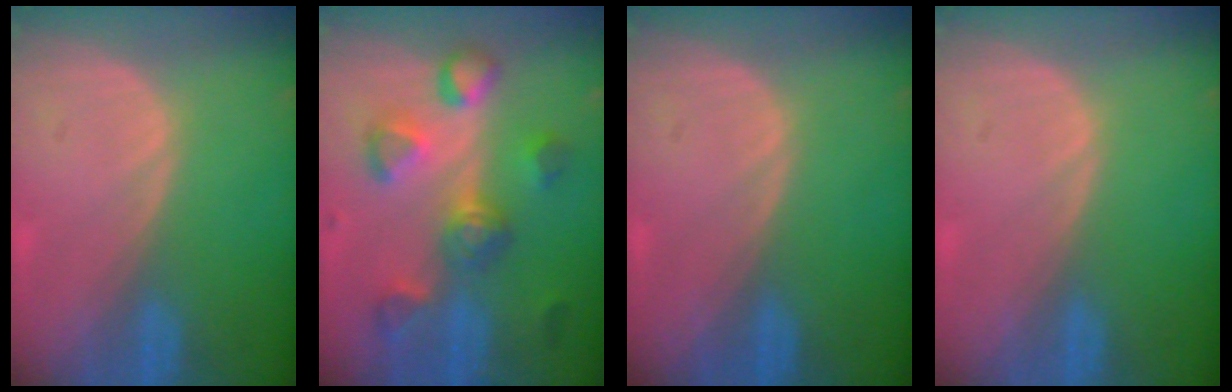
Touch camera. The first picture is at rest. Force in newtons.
{"total": 8.2, "press": 8.1, "slide": 1.2}
{"total": 0.0}
{"total": 0.0}